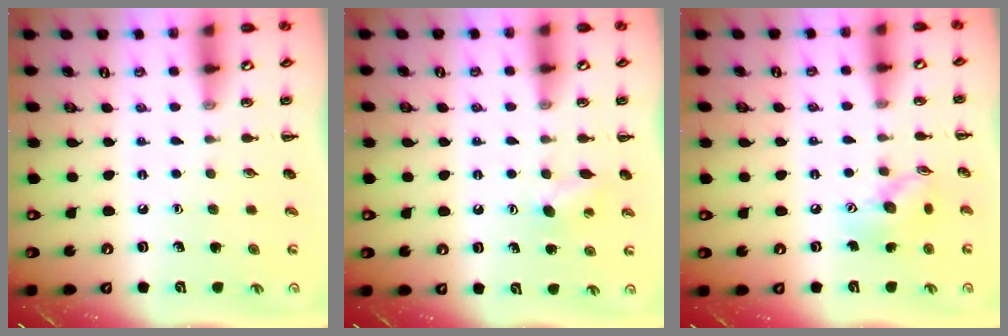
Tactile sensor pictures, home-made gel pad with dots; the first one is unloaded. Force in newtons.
{"total": 5.3, "press": 5.0, "slide": 1.5}
{"total": 9.4, "press": 9.3, "slide": 0.7}